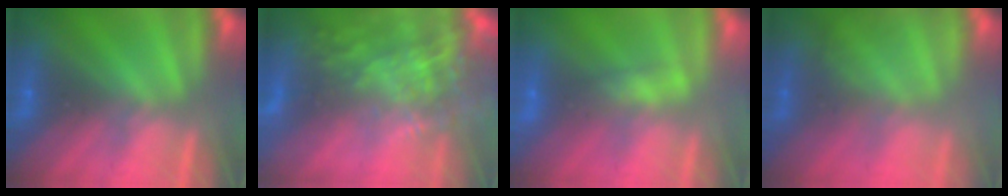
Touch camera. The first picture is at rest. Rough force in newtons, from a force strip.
{"total": 13.7}
{"total": 2.4}
{"total": 2.5}